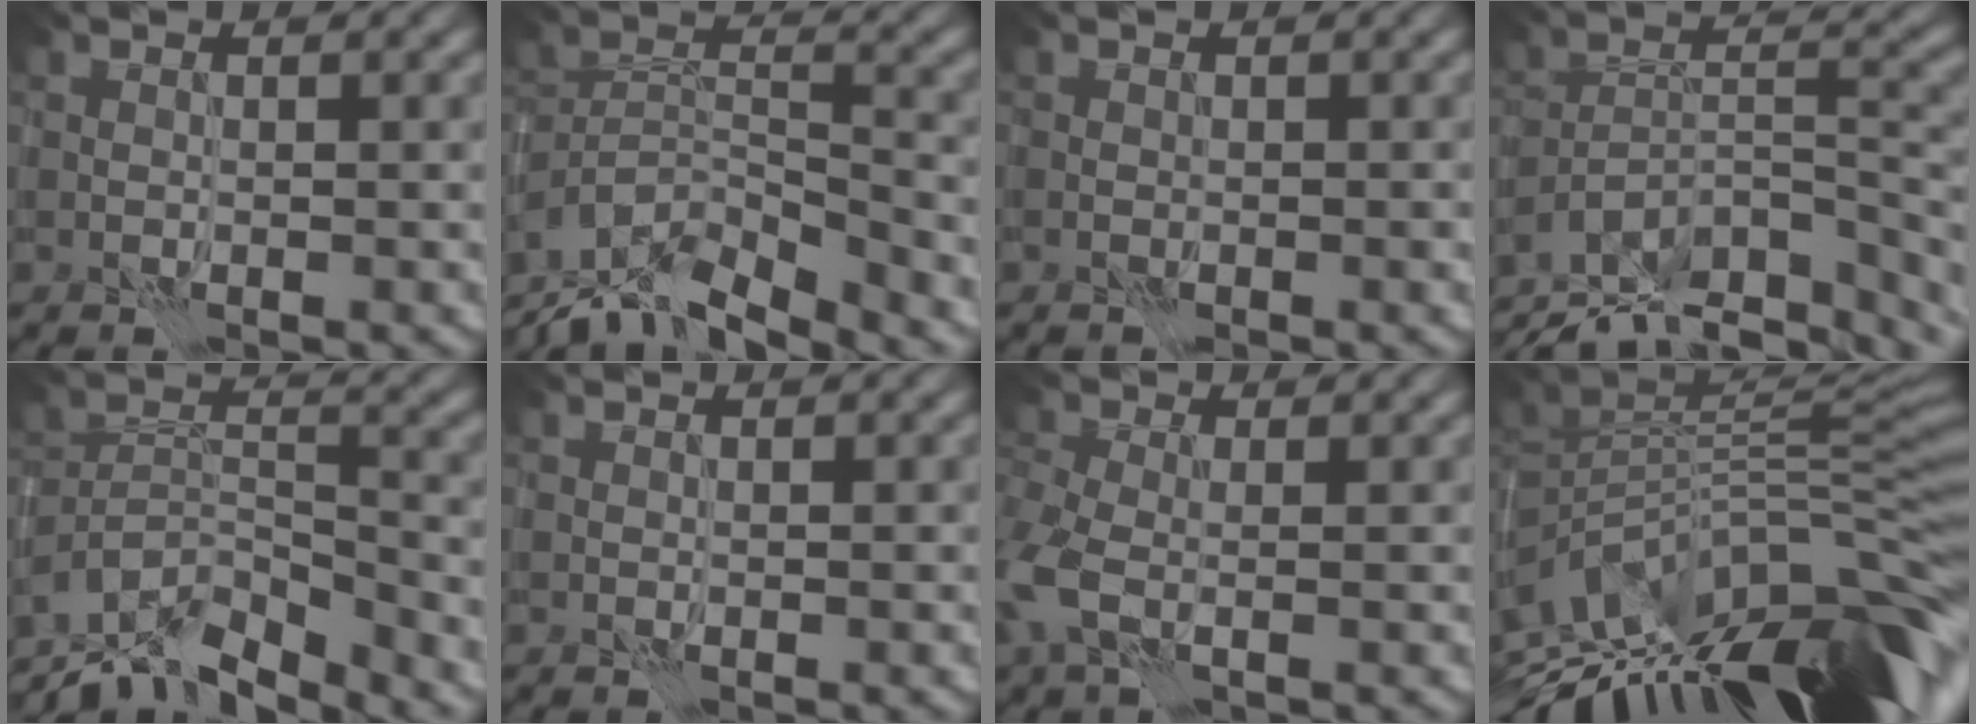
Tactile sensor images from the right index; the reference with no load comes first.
{"total": 9.8, "force": [-8.5, 2.7, 4.0], "torque": [-0.070, 0.005, -0.146]}
{"total": 0.5, "force": [-0.5, 0.2, 0.1], "torque": [-0.001, 0.004, -0.006]}
{"total": 12.7, "force": [-9.8, 4.7, 6.6], "torque": [-0.118, 0.012, -0.150]}
{"total": 8.6, "force": [-7.4, 2.6, 3.6], "torque": [-0.057, 0.001, -0.133]}
{"total": 0.0}
{"total": 4.6, "force": [-1.1, 2.9, 3.4], "torque": [-0.090, -0.009, -0.027]}
{"total": 12.8, "force": [-5.5, 4.0, 10.9], "torque": [-0.175, 0.026, -0.086]}